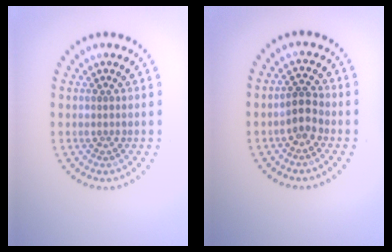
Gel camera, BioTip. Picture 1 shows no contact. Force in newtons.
{"total": 2.1, "press": 1.9, "slide": 0.7}